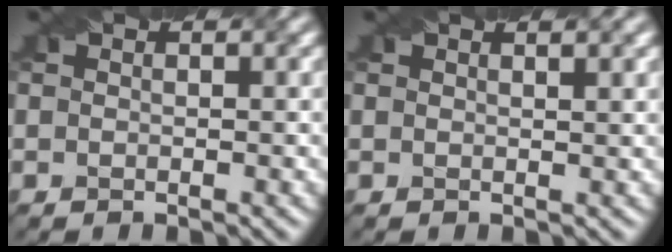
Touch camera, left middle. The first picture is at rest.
{"total": 1.7, "force": [1.1, 0.5, 1.2], "torque": [-0.013, 0.001, 0.005]}